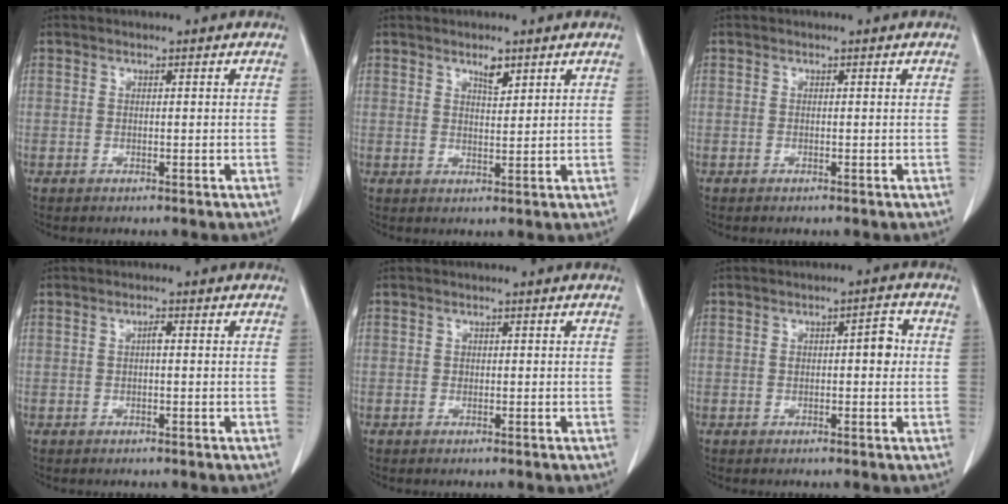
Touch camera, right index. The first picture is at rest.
{"total": 2.5, "force": [1.7, 0.8, 1.6], "torque": [-0.030, -0.004, 0.031]}
{"total": 0.0}
{"total": 1.0, "force": [0.0, 0.3, 1.0], "torque": [-0.018, 0.003, 0.000]}
{"total": 0.5, "force": [0.0, 0.5, 0.1], "torque": [0.003, 0.002, 0.000]}
{"total": 3.8, "force": [0.3, 1.5, 3.5], "torque": [-0.052, 0.017, 0.006]}